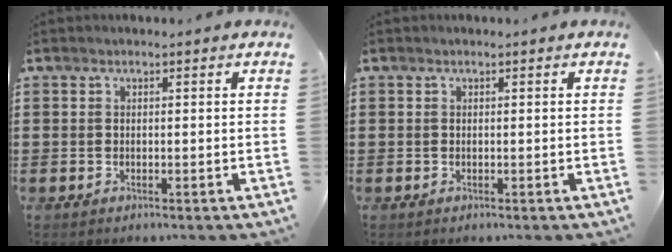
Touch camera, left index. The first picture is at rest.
{"total": 0.0}